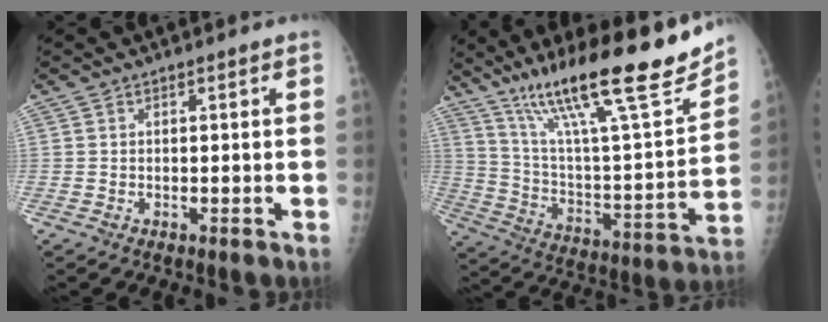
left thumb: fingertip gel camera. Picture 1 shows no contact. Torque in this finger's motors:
{"motor_torque": [2.53, -2.01, 1.27, -0.99, 0.16]}